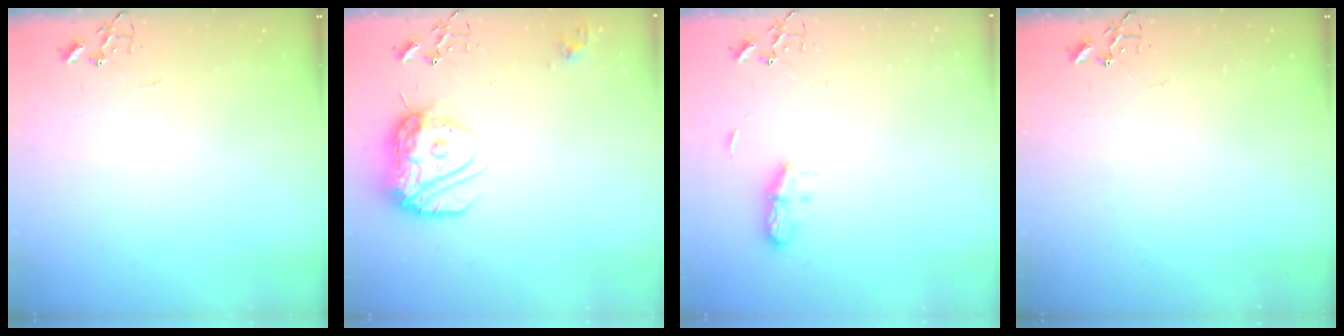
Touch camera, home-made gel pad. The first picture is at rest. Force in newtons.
{"total": 14.6, "press": 14.5, "slide": 1.5}
{"total": 6.3, "press": 6.3, "slide": 0.6}
{"total": 0.0}